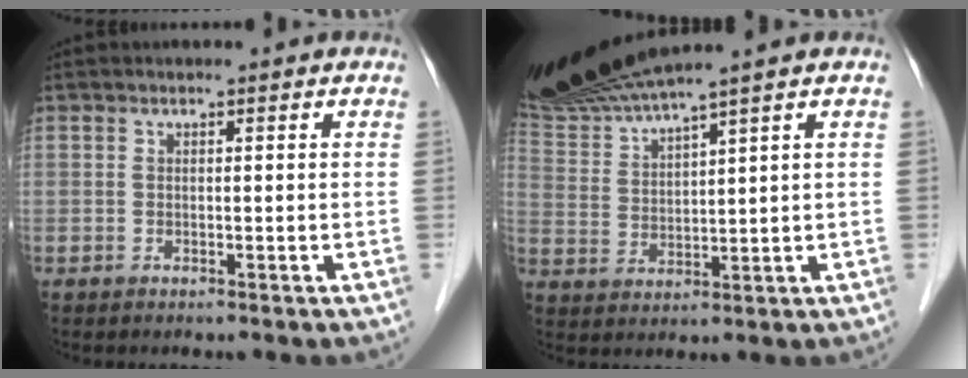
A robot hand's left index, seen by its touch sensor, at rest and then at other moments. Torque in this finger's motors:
{"motor_torque": [-0.59, -1.02, 0.36, 0.12]}